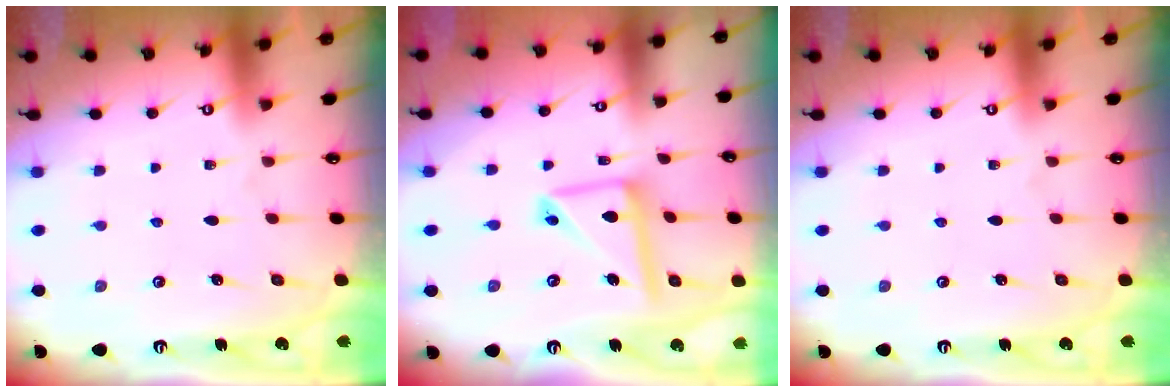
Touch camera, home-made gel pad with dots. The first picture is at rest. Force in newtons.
{"total": 12.5, "press": 12.4, "slide": 1.2}
{"total": 0.0}